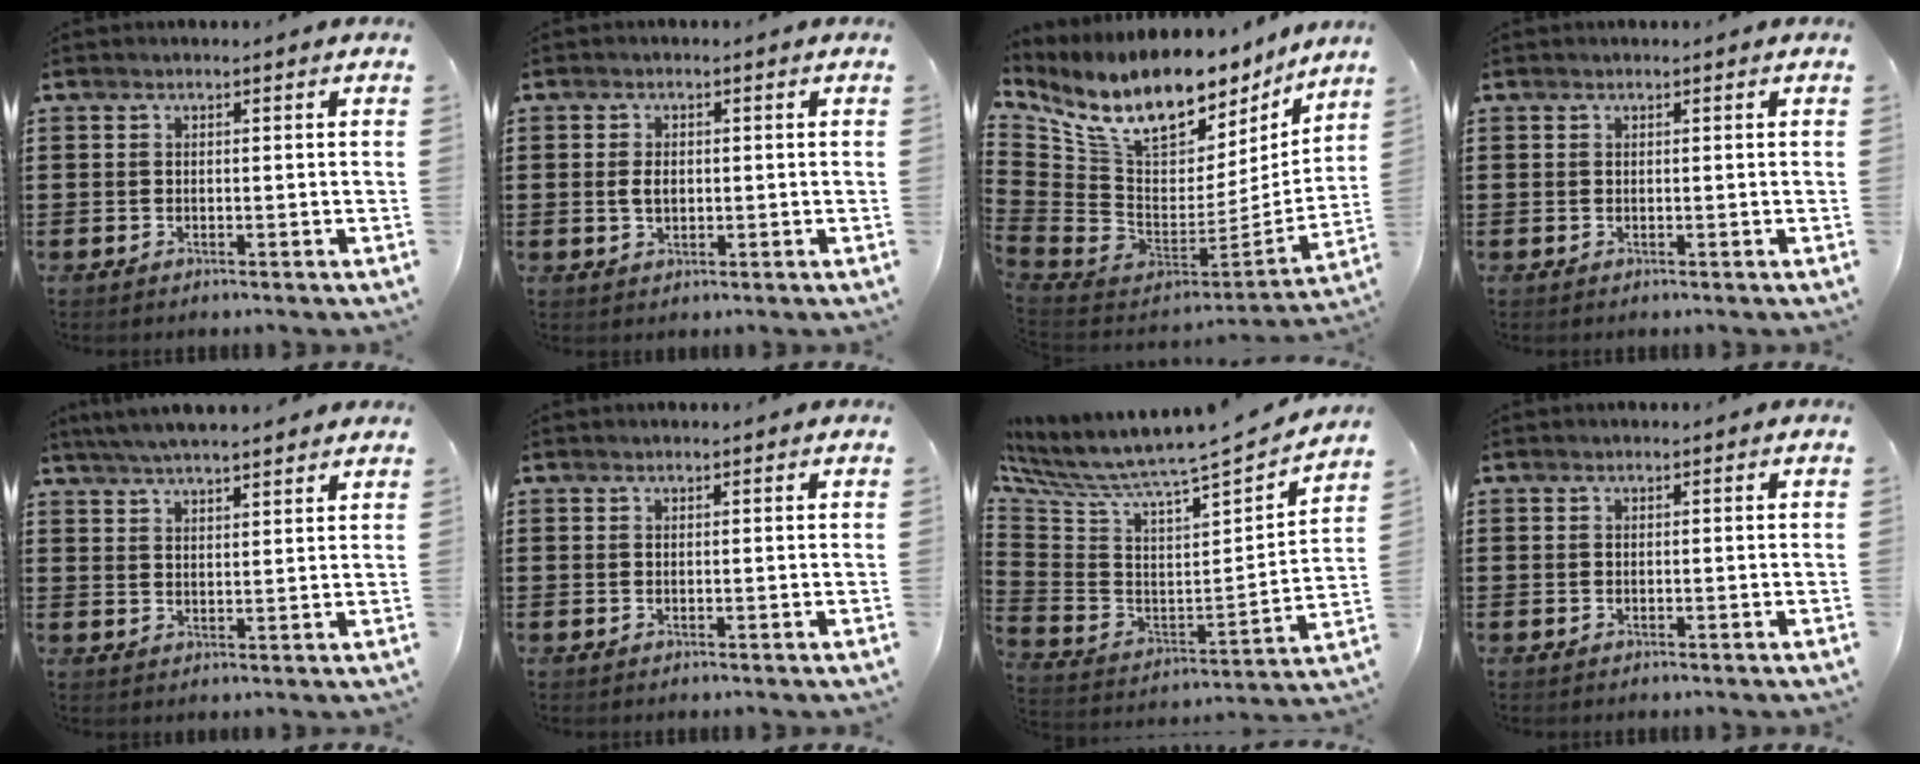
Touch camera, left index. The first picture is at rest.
{"total": 2.4, "force": [0.0, 1.5, 1.9], "torque": [-0.049, 0.001, -0.002]}
{"total": 13.8, "force": [10.4, 5.7, 7.1], "torque": [-0.173, -0.082, 0.181]}
{"total": 0.0}
{"total": 4.4, "force": [4.2, 0.0, 1.5], "torque": [-0.042, -0.011, 0.075]}
{"total": 0.0}
{"total": 4.8, "force": [4.3, -0.2, 2.0], "torque": [-0.065, -0.060, 0.058]}
{"total": 0.0}